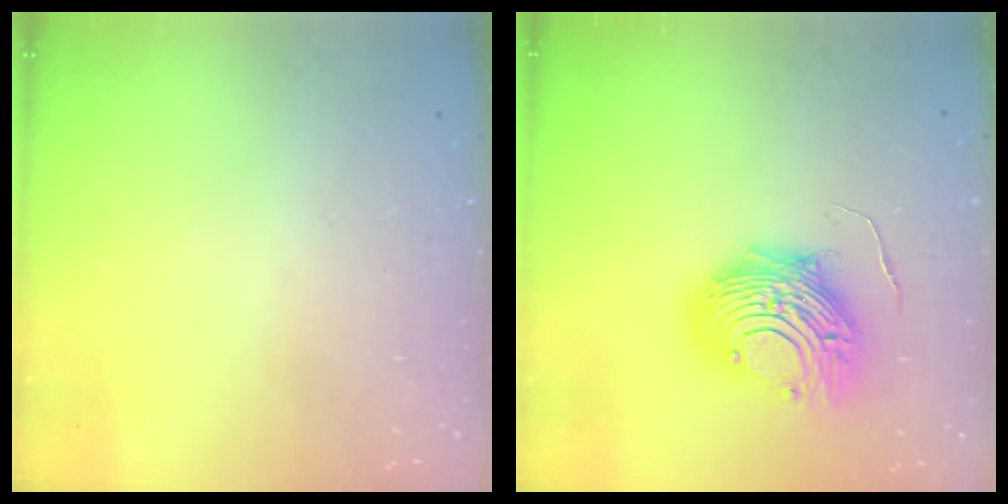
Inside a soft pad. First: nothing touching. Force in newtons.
{"total": 13.5, "press": 13.4, "slide": 1.4}